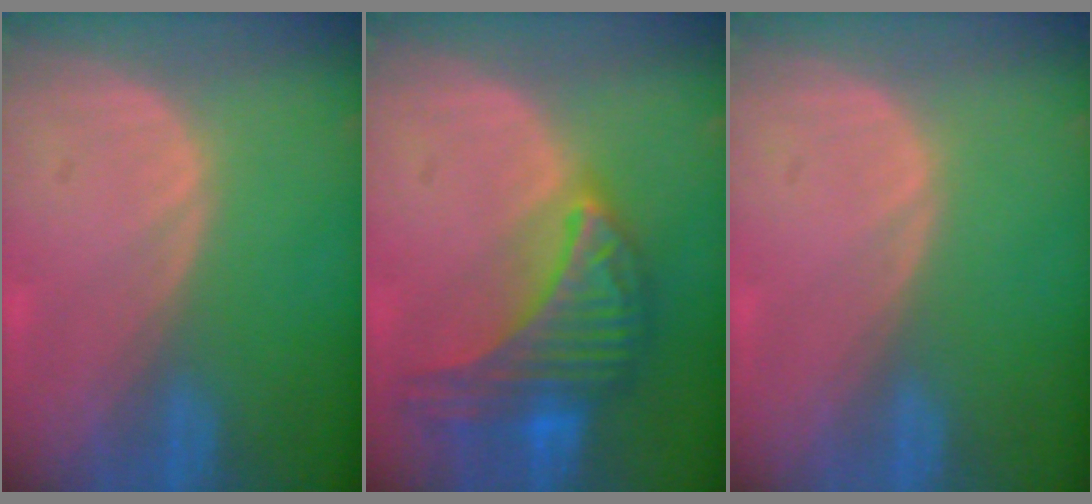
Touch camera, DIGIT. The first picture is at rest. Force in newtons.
{"total": 9.9, "press": 9.9, "slide": 0.6}
{"total": 0.0}